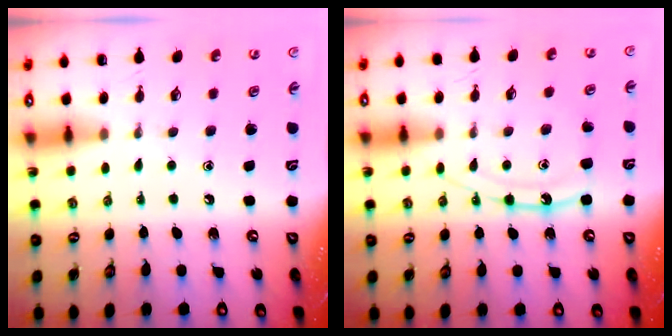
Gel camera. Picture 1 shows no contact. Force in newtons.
{"total": 12.6, "press": 12.6, "slide": 0.6}